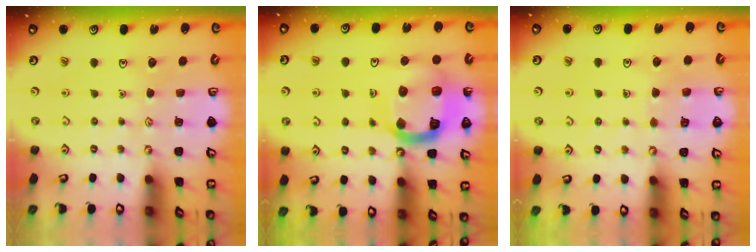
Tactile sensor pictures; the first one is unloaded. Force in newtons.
{"total": 18.4, "press": 18.3, "slide": 1.9}
{"total": 5.7, "press": 5.7, "slide": 0.3}